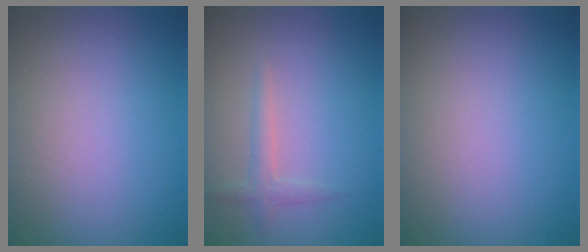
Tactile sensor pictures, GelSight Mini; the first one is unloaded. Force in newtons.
{"total": 1.4, "press": 1.4, "slide": 0.0}
{"total": 0.0}